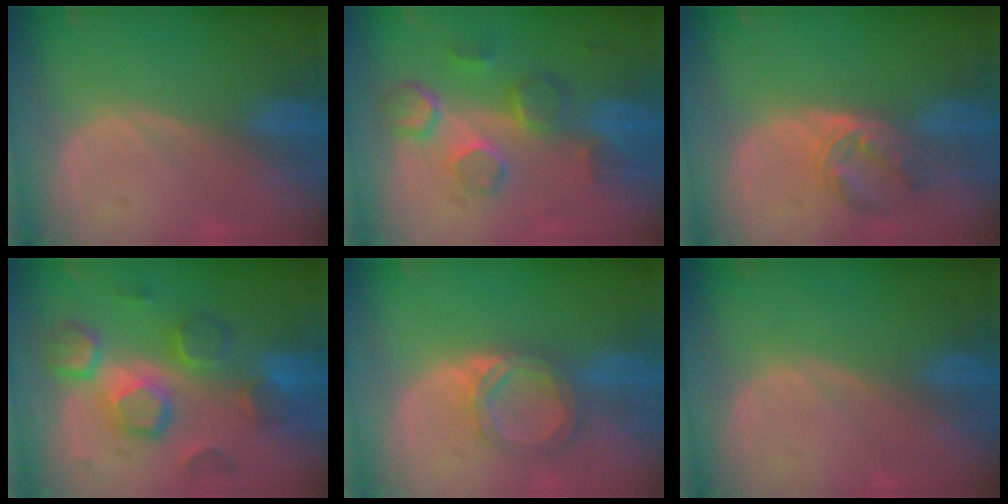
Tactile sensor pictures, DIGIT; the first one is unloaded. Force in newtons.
{"total": 8.4, "press": 7.6, "slide": 3.6}
{"total": 5.5, "press": 4.9, "slide": 2.6}
{"total": 9.8, "press": 9.8, "slide": 0.6}
{"total": 5.6, "press": 5.3, "slide": 1.9}
{"total": 0.0}